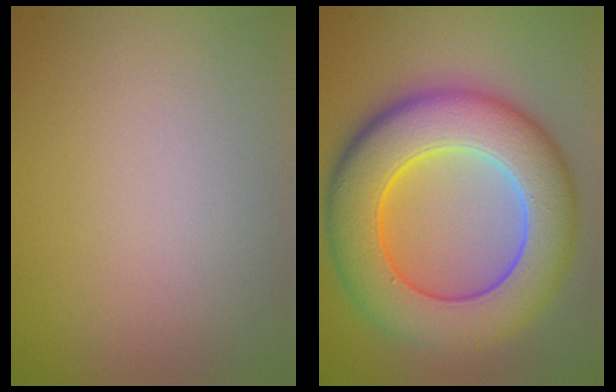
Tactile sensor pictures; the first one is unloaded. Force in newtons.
{"total": 11.4, "press": 11.4, "slide": 0.7}